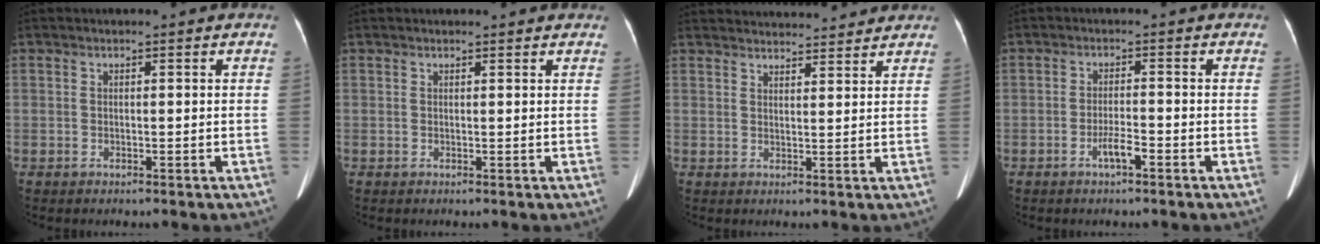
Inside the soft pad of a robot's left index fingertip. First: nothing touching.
{"total": 2.5, "force": [2.3, 0.4, 0.8], "torque": [-0.011, 0.001, 0.022]}
{"total": 12.9, "force": [12.4, 1.9, 3.0], "torque": [-0.033, 0.021, 0.163]}
{"total": 2.5, "force": [-1.8, -0.1, 1.7], "torque": [-0.032, -0.009, -0.031]}